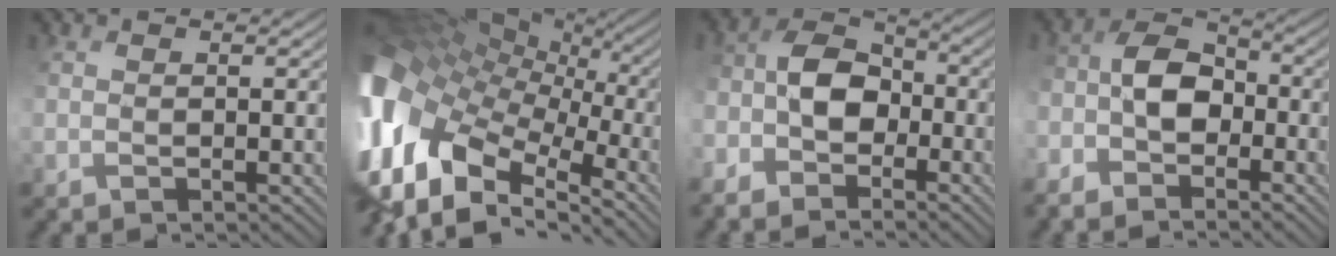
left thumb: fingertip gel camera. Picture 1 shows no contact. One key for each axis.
{"total": 18.6, "fx": -3.5, "fy": 12.3, "fz": 13.6, "tx": -0.314, "ty": -0.008, "tz": -0.054}
{"total": 7.8, "fx": -3.7, "fy": 4.8, "fz": 4.9, "tx": -0.115, "ty": -0.001, "tz": -0.090}
{"total": 7.0, "fx": -3.5, "fy": 4.3, "fz": 4.3, "tx": -0.098, "ty": -0.001, "tz": -0.082}